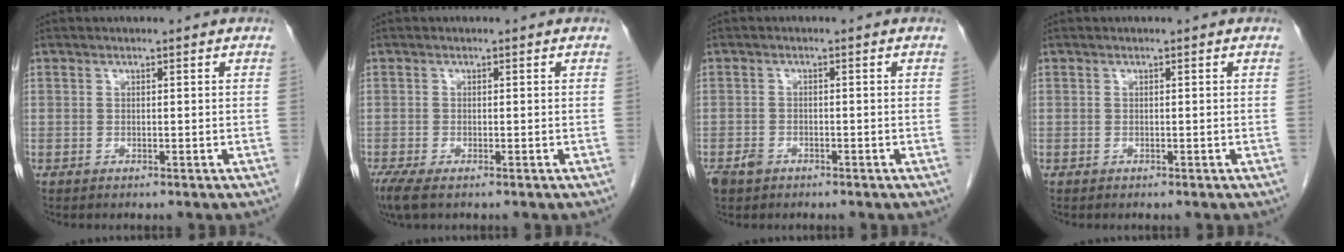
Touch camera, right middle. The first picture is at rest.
{"total": 3.6, "force": [-2.4, 1.0, 2.5], "torque": [-0.052, -0.012, -0.042]}
{"total": 2.3, "force": [-1.5, 1.5, 0.9], "torque": [-0.022, 0.002, -0.022]}
{"total": 0.0}